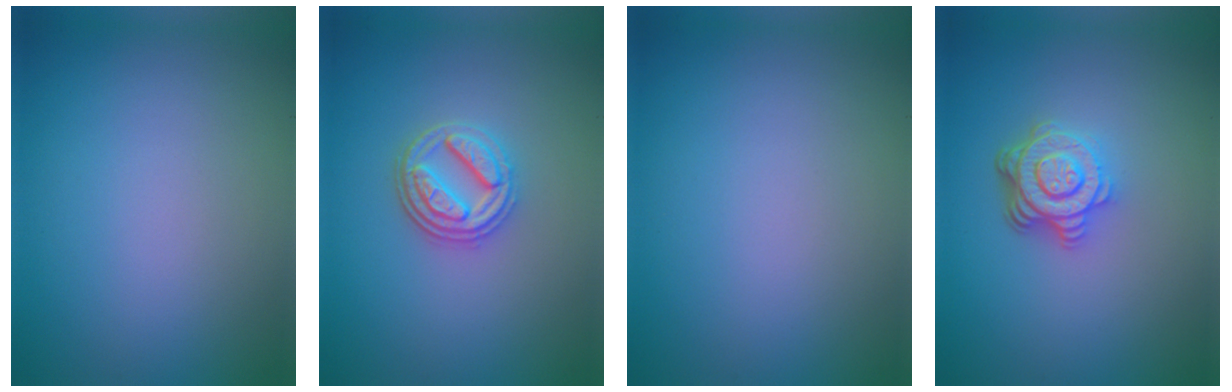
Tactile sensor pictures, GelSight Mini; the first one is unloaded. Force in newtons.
{"total": 3.5, "press": 3.0, "slide": 1.8}
{"total": 0.0}
{"total": 4.6, "press": 3.3, "slide": 3.2}